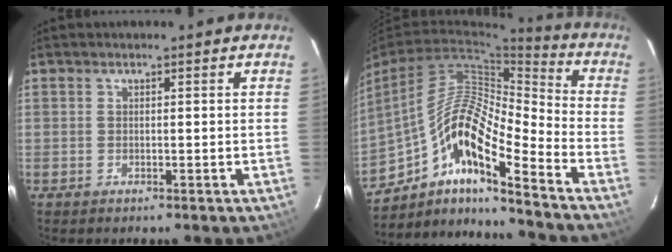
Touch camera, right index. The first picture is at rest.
{"total": 14.5, "force": [-7.9, 2.8, 11.9], "torque": [-0.193, 0.002, -0.151]}